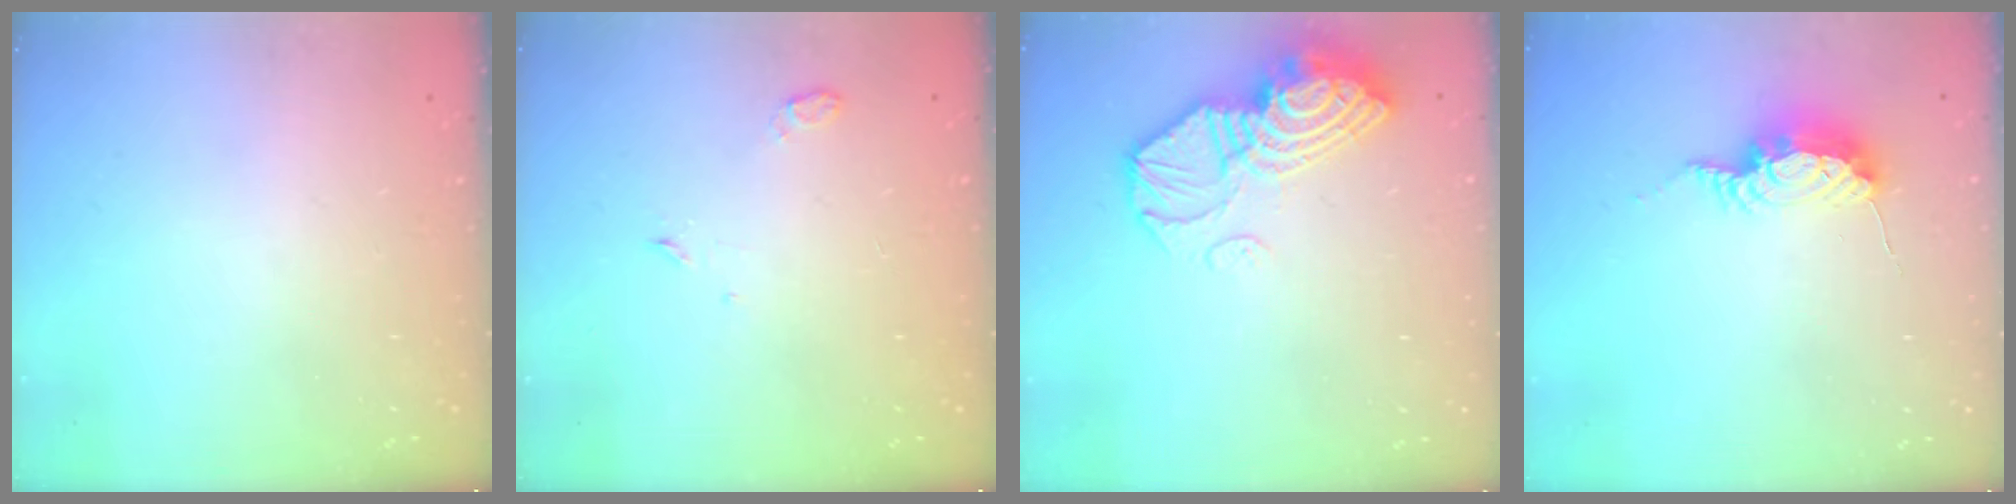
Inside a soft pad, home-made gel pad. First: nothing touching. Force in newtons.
{"total": 3.0, "press": 2.9, "slide": 0.6}
{"total": 13.8, "press": 13.7, "slide": 1.6}
{"total": 8.5, "press": 8.5, "slide": 1.0}